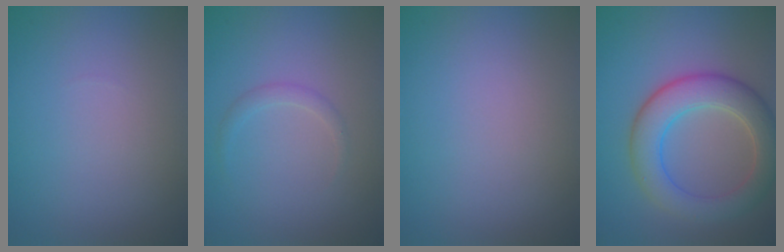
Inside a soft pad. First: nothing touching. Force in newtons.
{"total": 1.0, "press": 1.0, "slide": 0.1}
{"total": 0.0}
{"total": 6.2, "press": 6.2, "slide": 0.4}